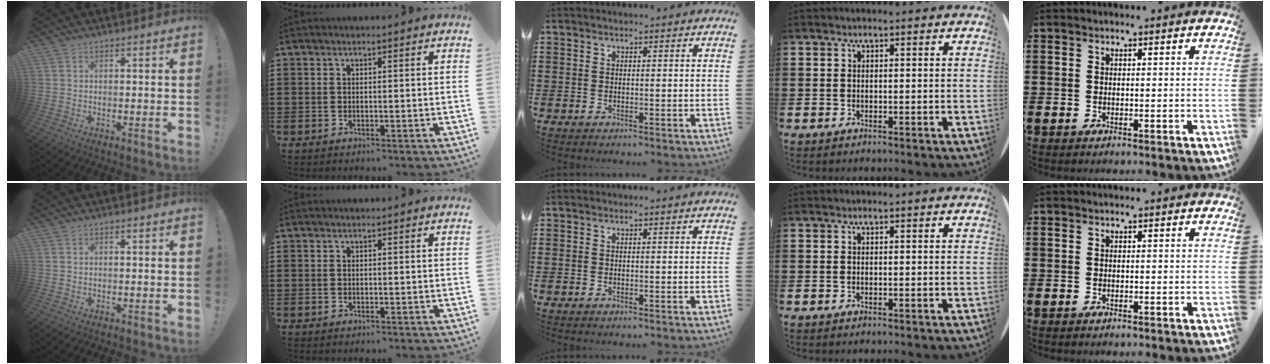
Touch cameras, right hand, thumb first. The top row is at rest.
{}